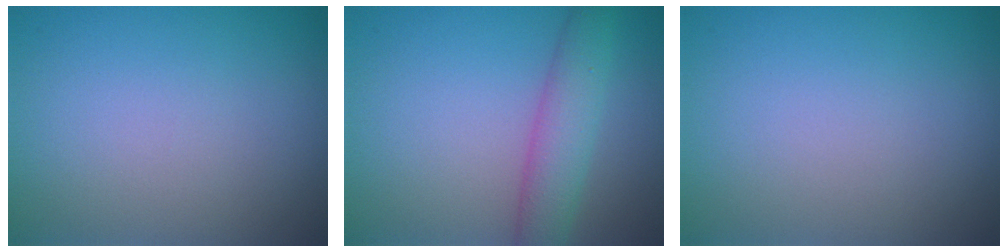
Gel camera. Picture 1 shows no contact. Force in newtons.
{"total": 3.9, "press": 3.9, "slide": 0.1}
{"total": 0.0}